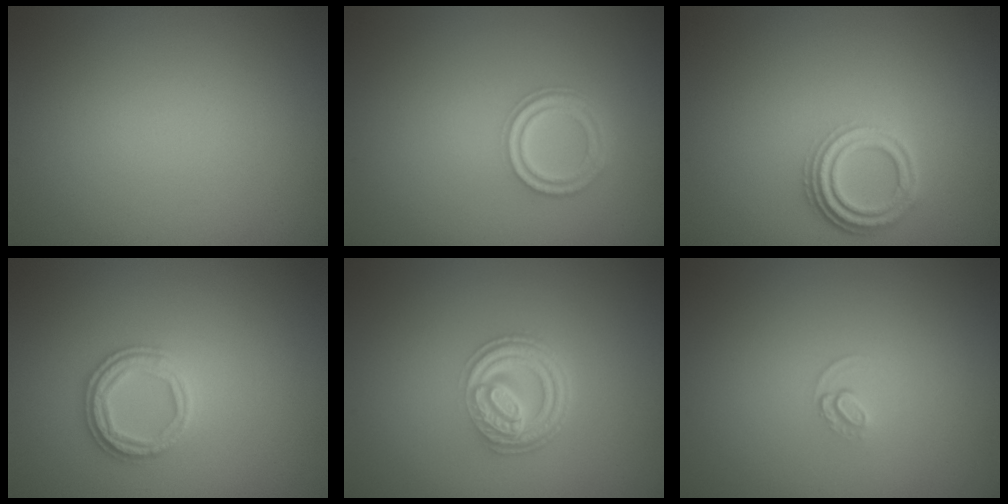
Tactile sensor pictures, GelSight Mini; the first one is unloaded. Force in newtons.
{"total": 3.2, "press": 2.5, "slide": 2.1}
{"total": 3.6, "press": 2.8, "slide": 2.2}
{"total": 2.6, "press": 2.5, "slide": 0.3}
{"total": 4.6, "press": 3.3, "slide": 3.2}
{"total": 0.9, "press": 0.4, "slide": 0.8}